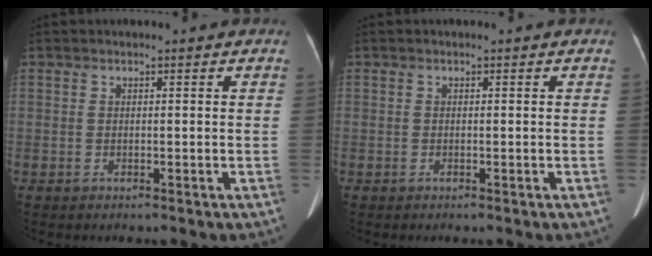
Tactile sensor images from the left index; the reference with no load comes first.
{"total": 0.0}